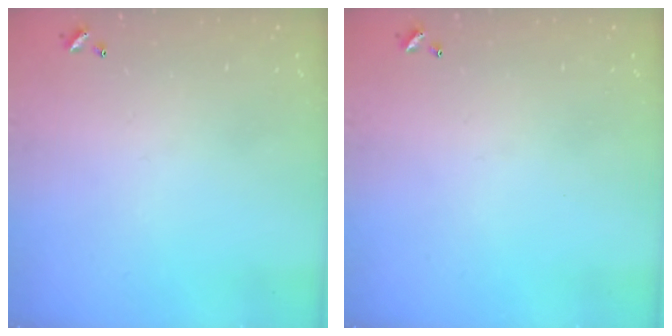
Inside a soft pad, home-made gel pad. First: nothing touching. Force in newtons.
{"total": 0.0}